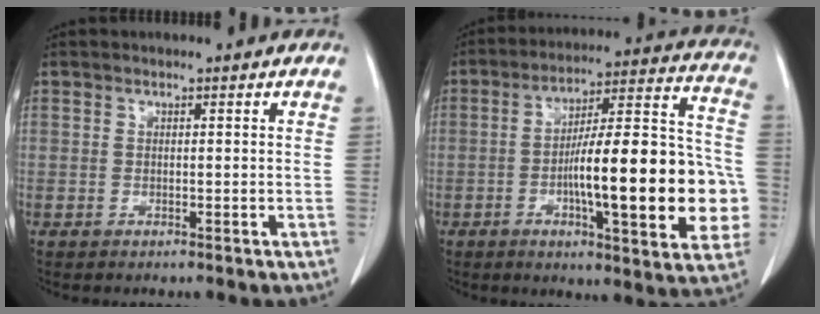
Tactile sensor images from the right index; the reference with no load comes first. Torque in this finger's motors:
{"motor_torque": [2.14, 0.00, 1.05, 0.21]}